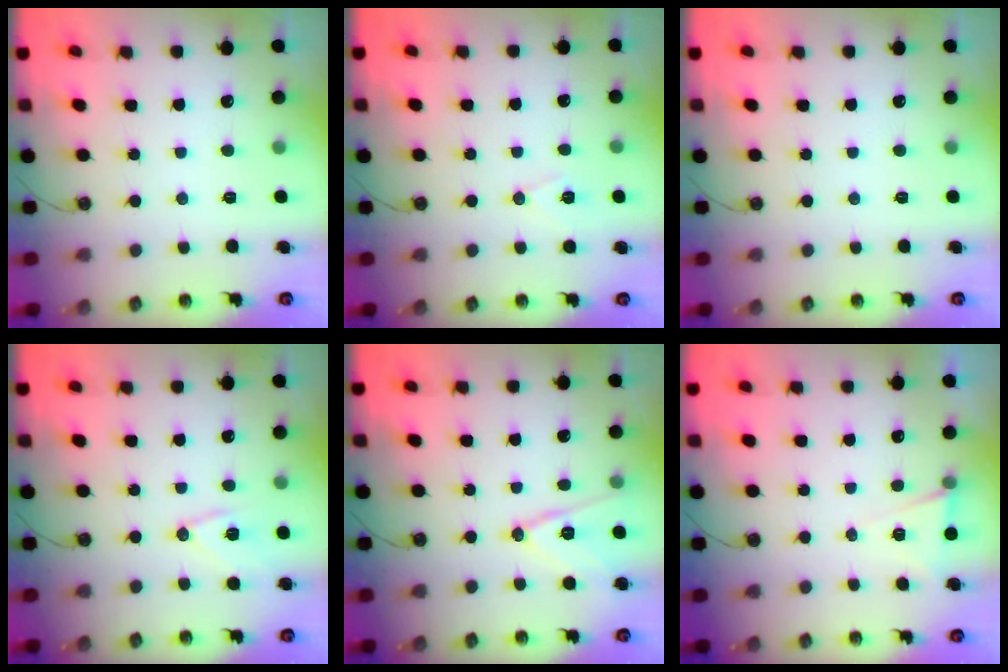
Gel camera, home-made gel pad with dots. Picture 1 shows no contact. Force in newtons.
{"total": 6.6, "press": 5.5, "slide": 3.8}
{"total": 0.0}
{"total": 9.9, "press": 9.9, "slide": 0.9}
{"total": 12.7, "press": 12.3, "slide": 3.3}
{"total": 5.8, "press": 3.6, "slide": 4.5}